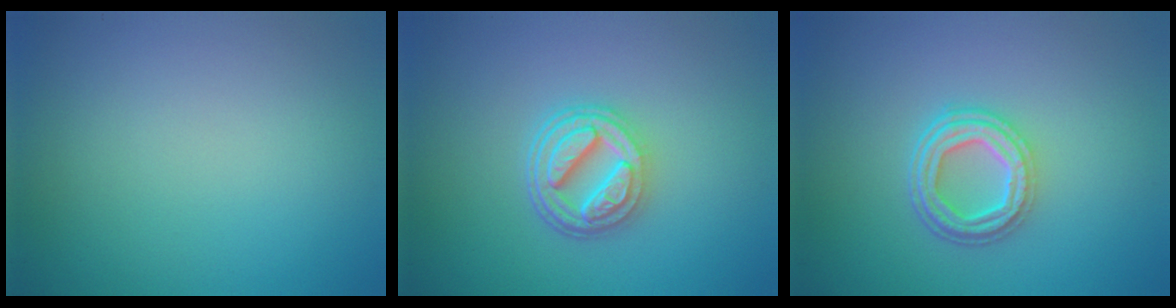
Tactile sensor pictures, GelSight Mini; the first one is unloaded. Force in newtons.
{"total": 4.8, "press": 3.8, "slide": 3.1}
{"total": 4.2, "press": 3.2, "slide": 2.6}